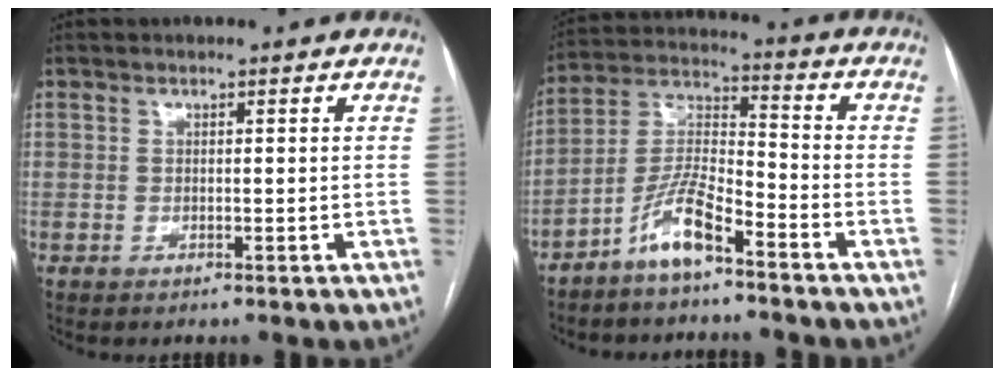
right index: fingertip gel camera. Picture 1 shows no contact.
{"total": 8.5, "force": [-5.8, 1.6, 6.0], "torque": [-0.132, 0.004, -0.117]}